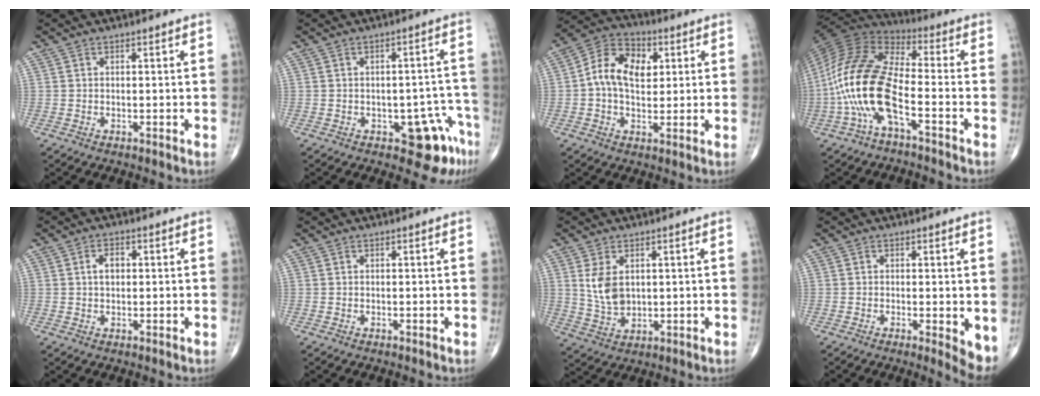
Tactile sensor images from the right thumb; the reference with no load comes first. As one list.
[{"total": 8.0, "force": [-4.3, 3.8, 5.5], "torque": [-0.032, 0.029, -0.048]}, {"total": 11.7, "force": [1.8, 7.9, 8.5], "torque": [-0.128, 0.016, 0.022]}, {"total": 17.4, "force": [-5.4, 6.6, 15.1], "torque": [-0.325, 0.043, -0.109]}, {"total": 3.3, "force": [0.6, 2.2, 2.4], "torque": [-0.037, 0.006, 0.009]}, {"total": 0.0}, {"total": 6.8, "force": [1.7, 4.4, 4.9], "torque": [-0.082, -0.011, 0.044]}, {"total": 4.6, "force": [-0.5, 1.3, 4.4], "torque": [-0.060, -0.013, -0.010]}]